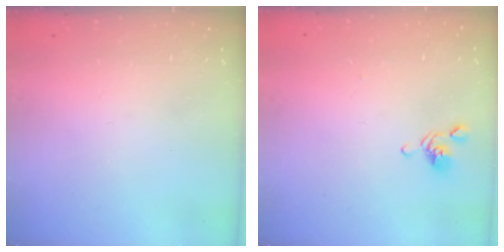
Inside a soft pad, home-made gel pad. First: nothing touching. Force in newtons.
{"total": 2.6, "press": 2.5, "slide": 0.6}